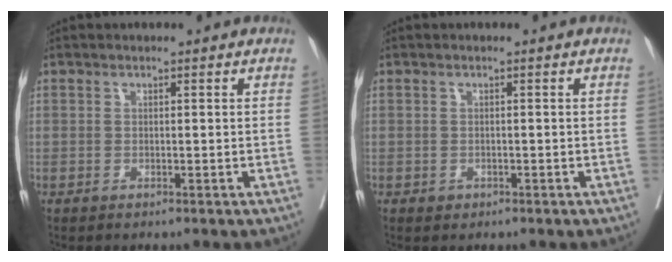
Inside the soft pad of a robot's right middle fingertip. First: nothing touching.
{"total": 0.8, "force": [-0.4, 0.7, 0.2], "torque": [-0.003, 0.003, -0.002]}